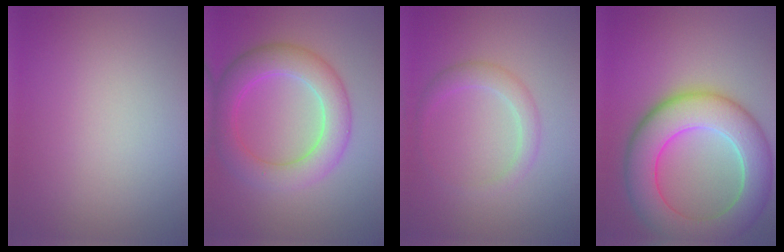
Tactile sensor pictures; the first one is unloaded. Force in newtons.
{"total": 5.8, "press": 5.8, "slide": 0.2}
{"total": 2.1, "press": 2.1, "slide": 0.1}
{"total": 9.6, "press": 9.6, "slide": 0.5}